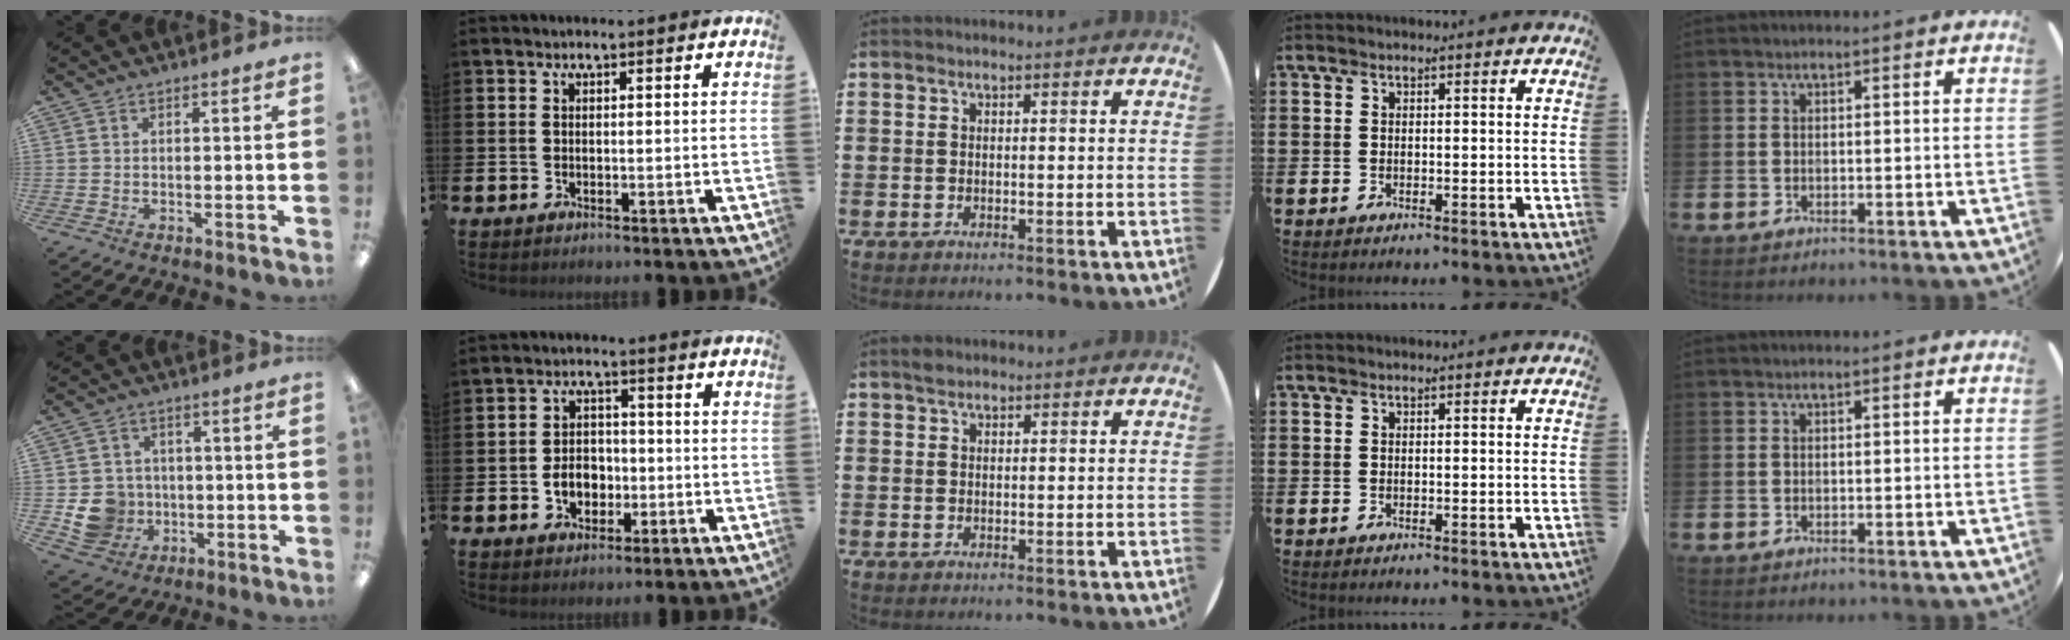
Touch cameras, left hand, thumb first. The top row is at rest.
{"thumb": {"total": 8.6, "force": [-1.4, 8.2, 2.3], "torque": [-0.059, 0.013, -0.014]}, "index": {"total": 4.5, "force": [-1.2, 3.6, 2.5], "torque": [-0.036, 0.001, -0.031]}, "middle": {"total": 0.9, "force": [0.8, 0.4, 0.1], "torque": [0.003, -0.001, 0.013]}}